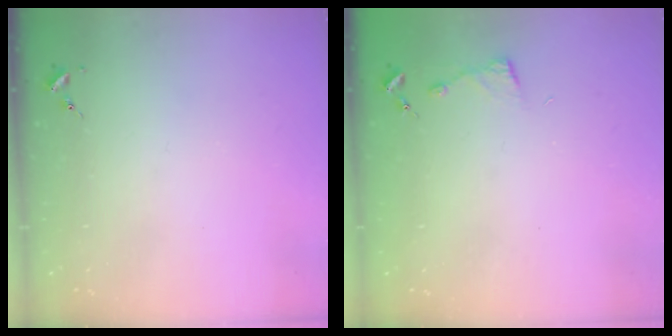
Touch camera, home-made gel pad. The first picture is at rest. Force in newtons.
{"total": 2.9, "press": 2.9, "slide": 0.4}